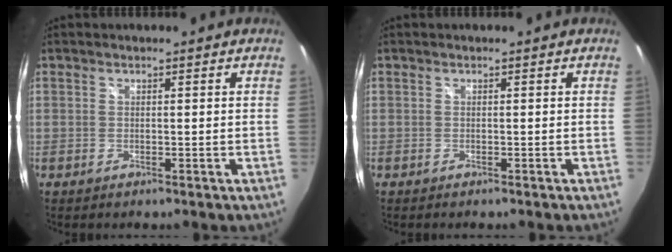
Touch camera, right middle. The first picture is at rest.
{"total": 0.7, "force": [0.0, -0.7, 0.0], "torque": [0.003, -0.003, 0.000]}